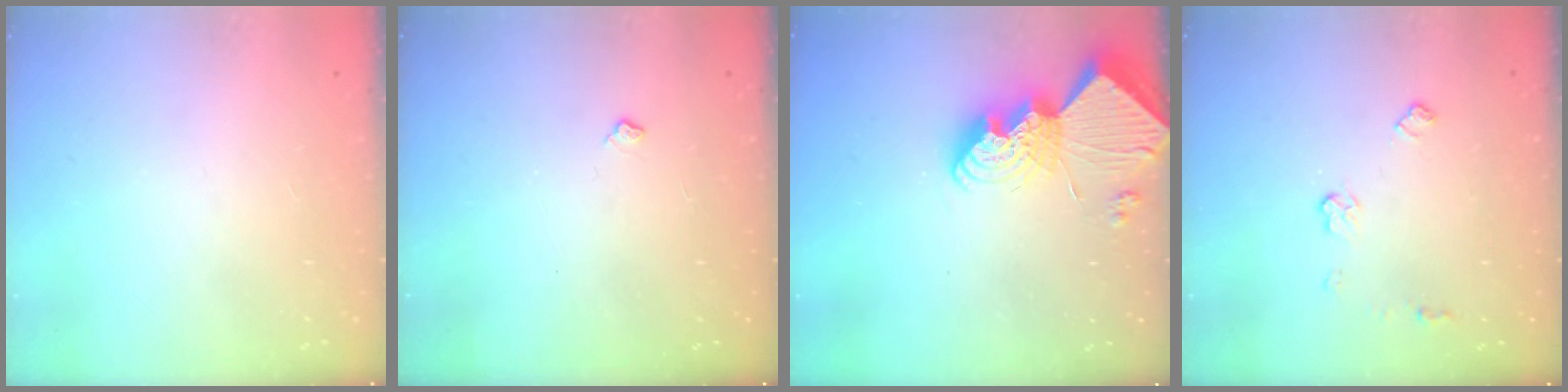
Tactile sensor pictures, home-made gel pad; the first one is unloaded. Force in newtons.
{"total": 3.7, "press": 3.7, "slide": 0.6}
{"total": 13.3, "press": 13.3, "slide": 1.2}
{"total": 5.5, "press": 5.4, "slide": 0.7}